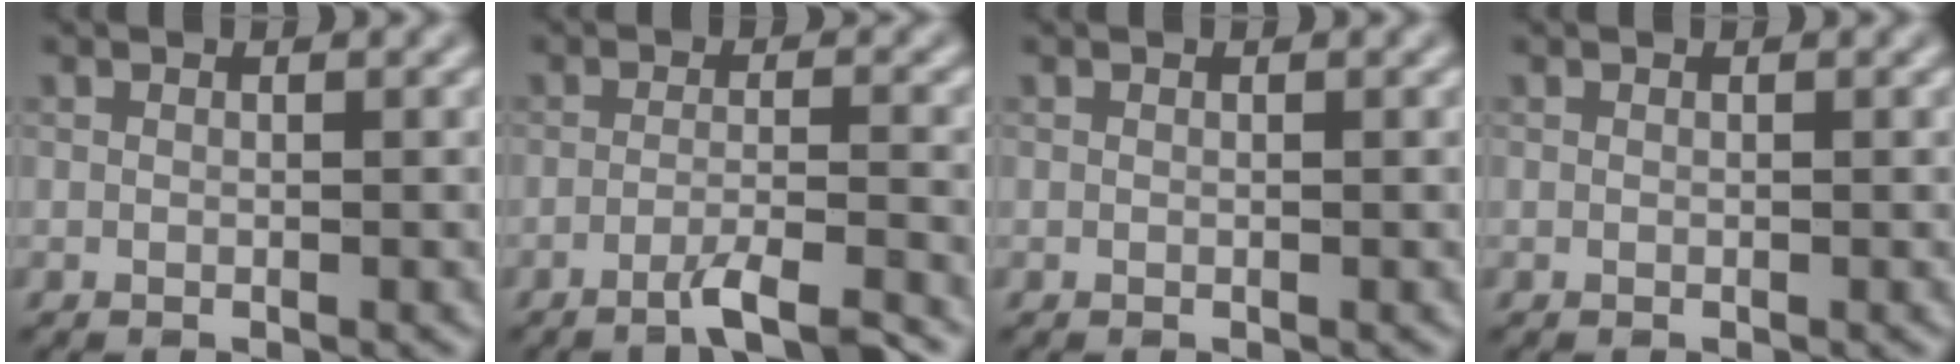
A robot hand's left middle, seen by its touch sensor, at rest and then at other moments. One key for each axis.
{"total": 4.0, "fx": -2.8, "fy": 0.4, "fz": 2.8, "tx": -0.044, "ty": 0.004, "tz": -0.059}
{"total": 0.0}
{"total": 0.0}